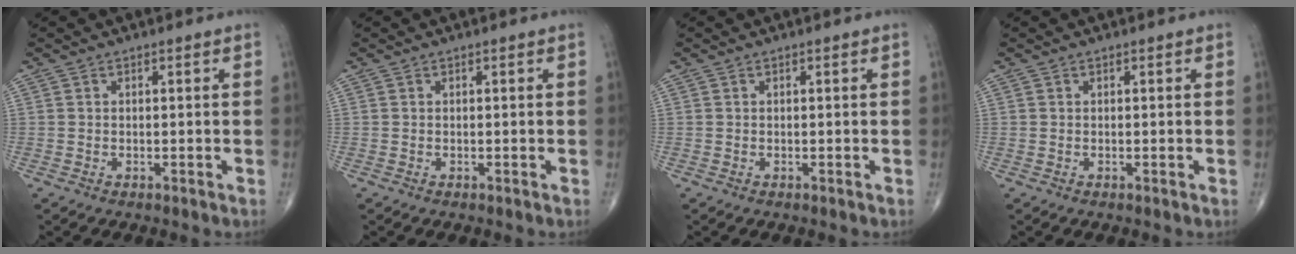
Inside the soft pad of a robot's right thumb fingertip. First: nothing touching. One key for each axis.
{"total": 0.0}
{"total": 0.0}
{"total": 0.0}